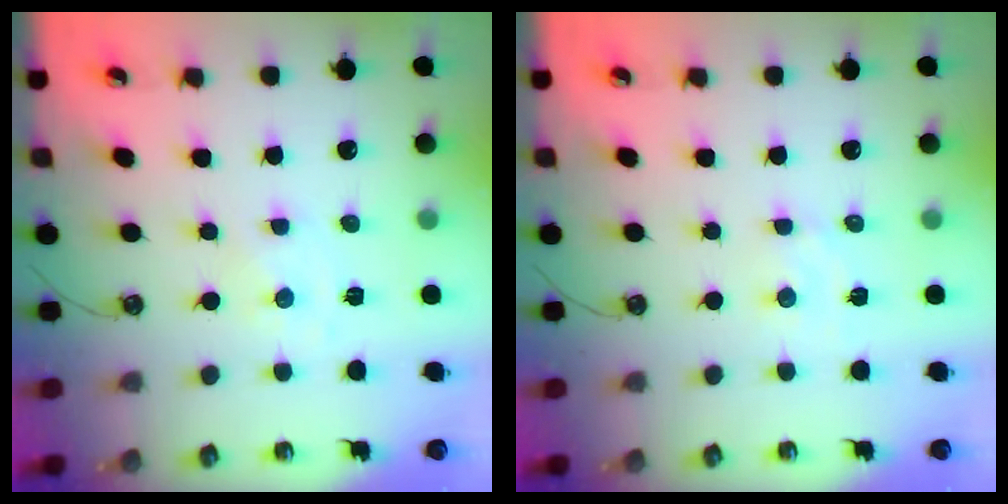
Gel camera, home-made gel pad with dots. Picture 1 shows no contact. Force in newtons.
{"total": 2.1, "press": 2.0, "slide": 0.5}